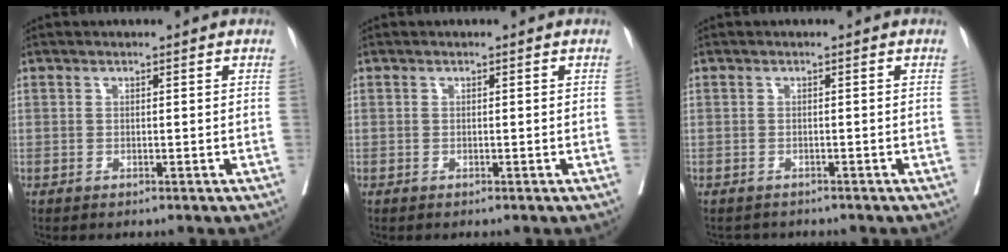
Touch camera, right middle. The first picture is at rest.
{"total": 0.0}
{"total": 2.2, "force": [-2.0, 0.9, -0.1], "torque": [-0.001, -0.003, -0.032]}